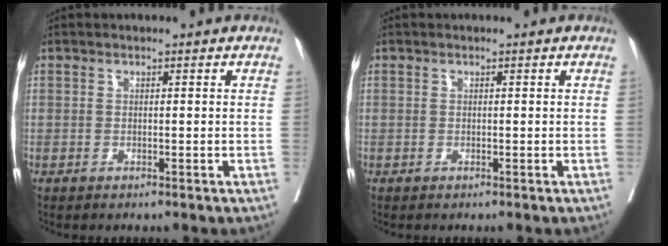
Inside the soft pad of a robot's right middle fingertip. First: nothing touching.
{"total": 0.0}